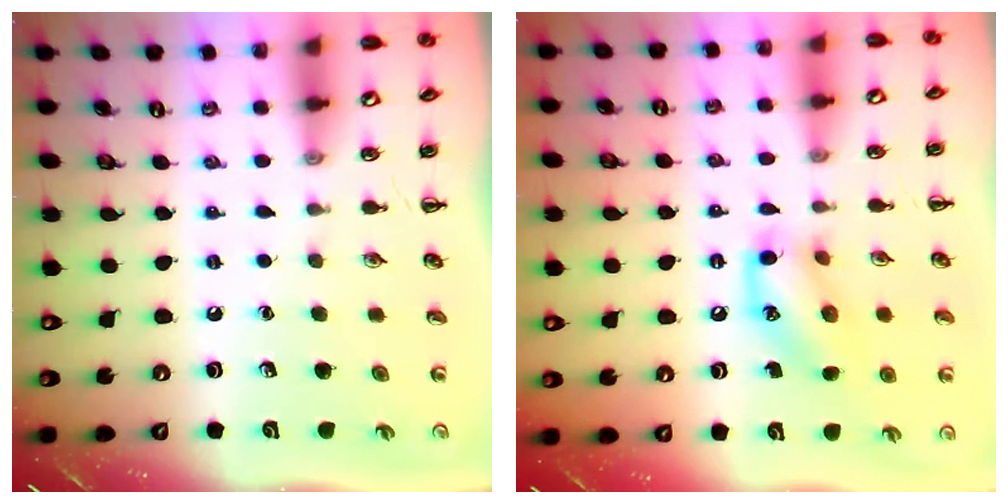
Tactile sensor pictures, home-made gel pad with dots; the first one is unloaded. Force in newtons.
{"total": 13.0, "press": 12.8, "slide": 2.2}